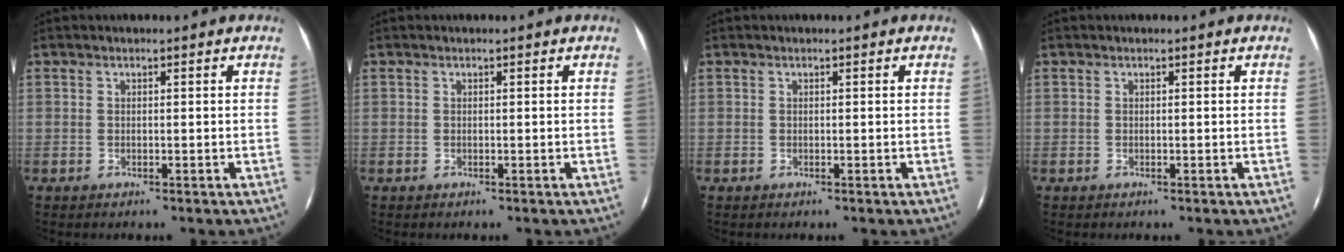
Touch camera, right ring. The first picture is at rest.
{"total": 0.0}
{"total": 0.0}
{"total": 0.0}